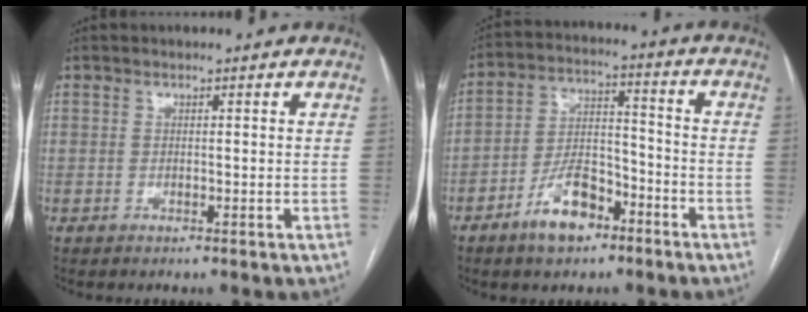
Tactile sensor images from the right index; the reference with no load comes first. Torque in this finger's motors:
{"motor_torque": [0.03, -0.01, -0.23, -0.07]}